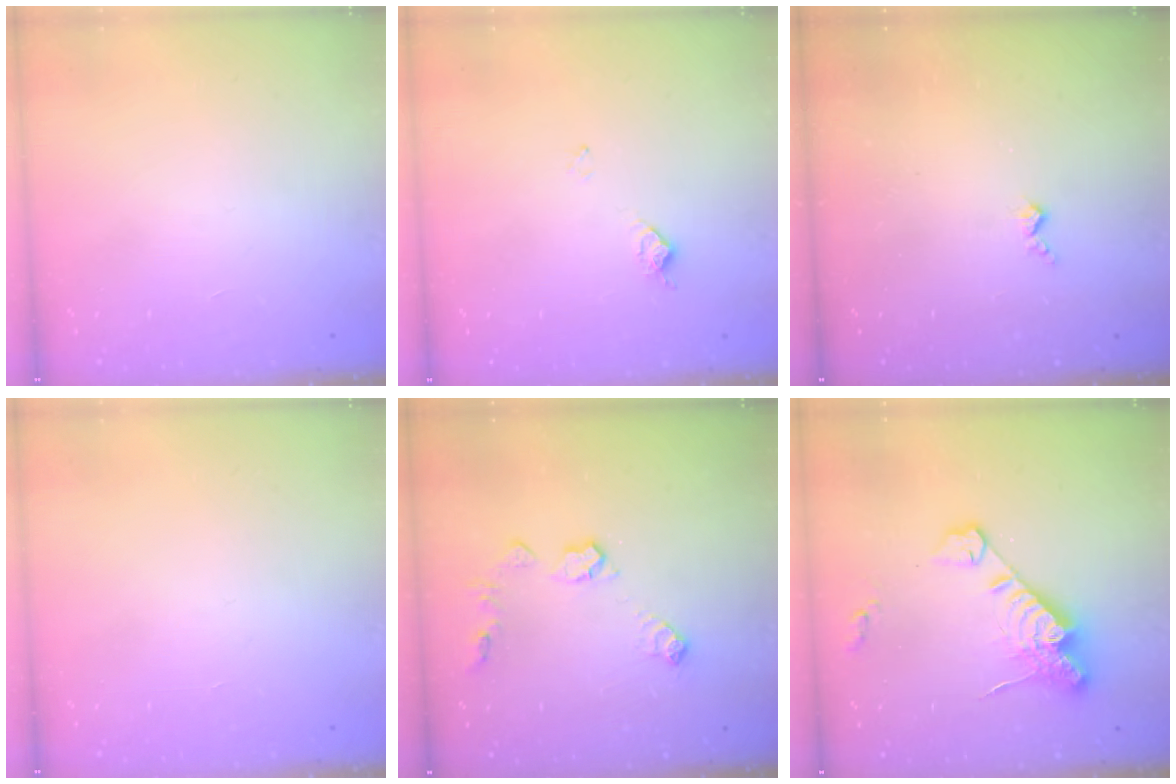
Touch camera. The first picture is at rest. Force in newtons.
{"total": 7.4, "press": 7.4, "slide": 0.7}
{"total": 3.7, "press": 3.7, "slide": 0.5}
{"total": 0.0}
{"total": 8.8, "press": 8.8, "slide": 0.3}
{"total": 14.1, "press": 14.0, "slide": 1.5}